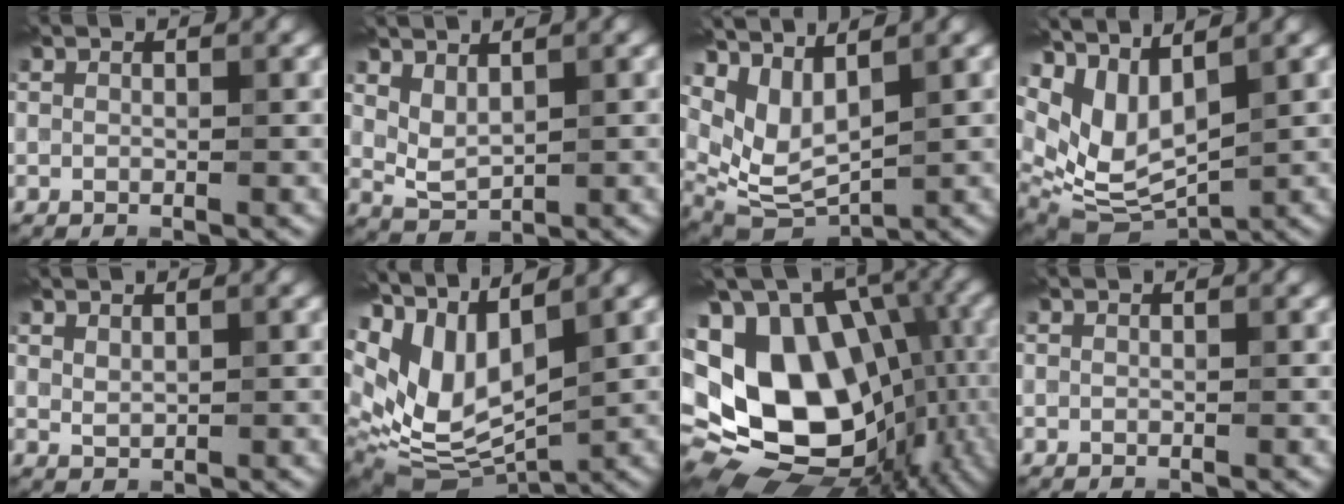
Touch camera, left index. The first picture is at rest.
{"total": 2.3, "force": [1.3, 1.1, 1.6], "torque": [-0.039, -0.006, 0.034]}
{"total": 4.8, "force": [2.8, 2.0, 3.4], "torque": [-0.084, -0.017, 0.065]}
{"total": 7.0, "force": [3.3, 3.2, 5.3], "torque": [-0.122, -0.011, 0.069]}
{"total": 1.1, "force": [0.9, 0.4, 0.6], "torque": [-0.016, -0.003, 0.022]}
{"total": 10.3, "force": [3.3, 5.1, 8.3], "torque": [-0.189, -0.012, 0.074]}
{"total": 19.0, "force": [-0.2, 13.6, 13.3], "torque": [-0.243, -0.009, 0.035]}
{"total": 0.0}